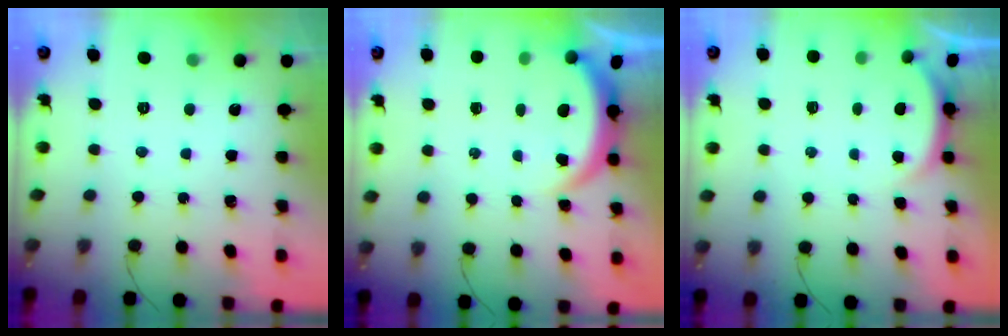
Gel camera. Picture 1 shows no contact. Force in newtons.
{"total": 3.8, "press": 3.8, "slide": 0.3}
{"total": 2.2, "press": 2.2, "slide": 0.6}